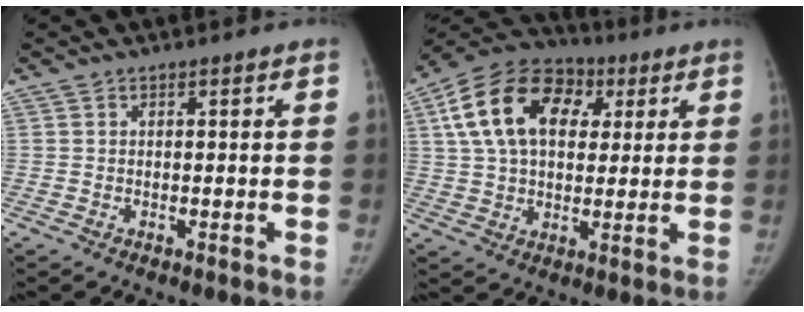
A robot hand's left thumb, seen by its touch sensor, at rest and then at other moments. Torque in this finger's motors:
{"motor_torque": [0.17, 0.87, 1.60, -1.17, 0.50]}